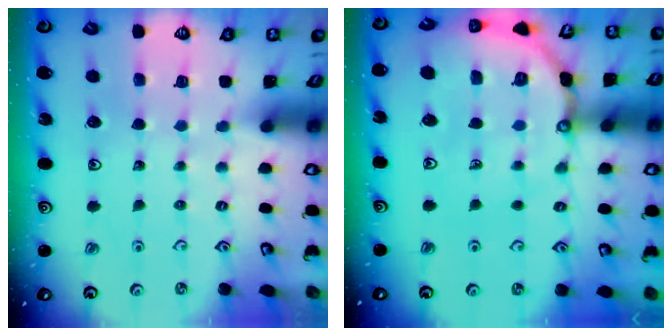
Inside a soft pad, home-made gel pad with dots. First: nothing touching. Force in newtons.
{"total": 11.4, "press": 11.3, "slide": 1.5}